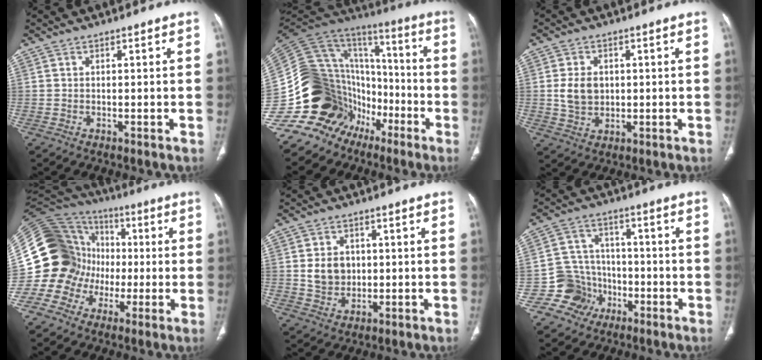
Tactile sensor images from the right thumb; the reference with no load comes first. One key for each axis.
{"total": 25.5, "fx": -12.8, "fy": 19.7, "fz": 10.0, "tx": -0.155, "ty": 0.127, "tz": -0.215}
{"total": 5.9, "fx": 0.5, "fy": 4.5, "fz": 3.8, "tx": -0.056, "ty": -0.003, "tz": 0.016}
{"total": 20.3, "fx": -2.9, "fy": 18.3, "fz": 8.3, "tx": -0.149, "ty": 0.076, "tz": -0.051}
{"total": 6.1, "fx": 0.5, "fy": 5.1, "fz": 3.3, "tx": -0.034, "ty": -0.004, "tz": 0.017}
{"total": 8.7, "fx": -4.1, "fy": 7.6, "fz": 0.9, "tx": 0.027, "ty": 0.042, "tz": -0.070}